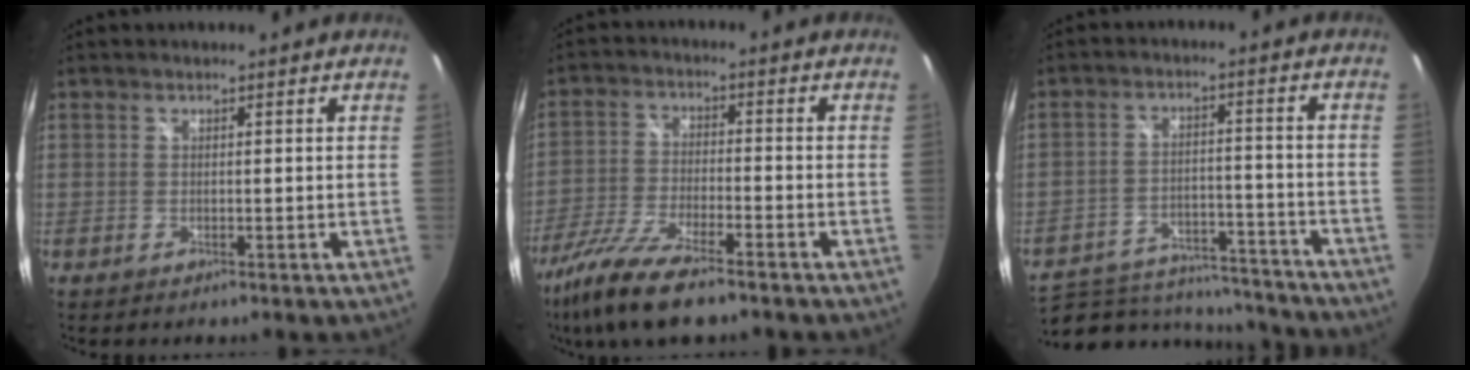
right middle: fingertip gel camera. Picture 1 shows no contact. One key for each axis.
{"total": 13.1, "fx": -9.8, "fy": 2.6, "fz": 8.2, "tx": -0.184, "ty": -0.036, "tz": -0.190}
{"total": 20.4, "fx": -17.3, "fy": 7.5, "fz": 7.9, "tx": -0.166, "ty": -0.003, "tz": -0.232}